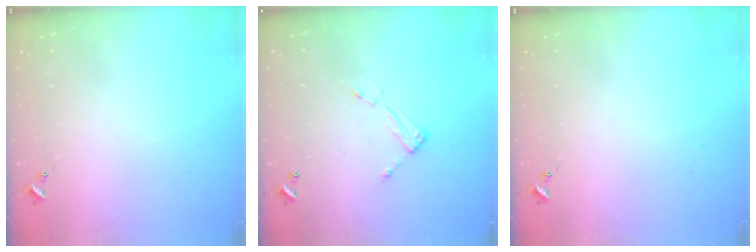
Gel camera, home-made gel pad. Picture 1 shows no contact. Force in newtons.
{"total": 6.6, "press": 6.6, "slide": 0.2}
{"total": 0.0}